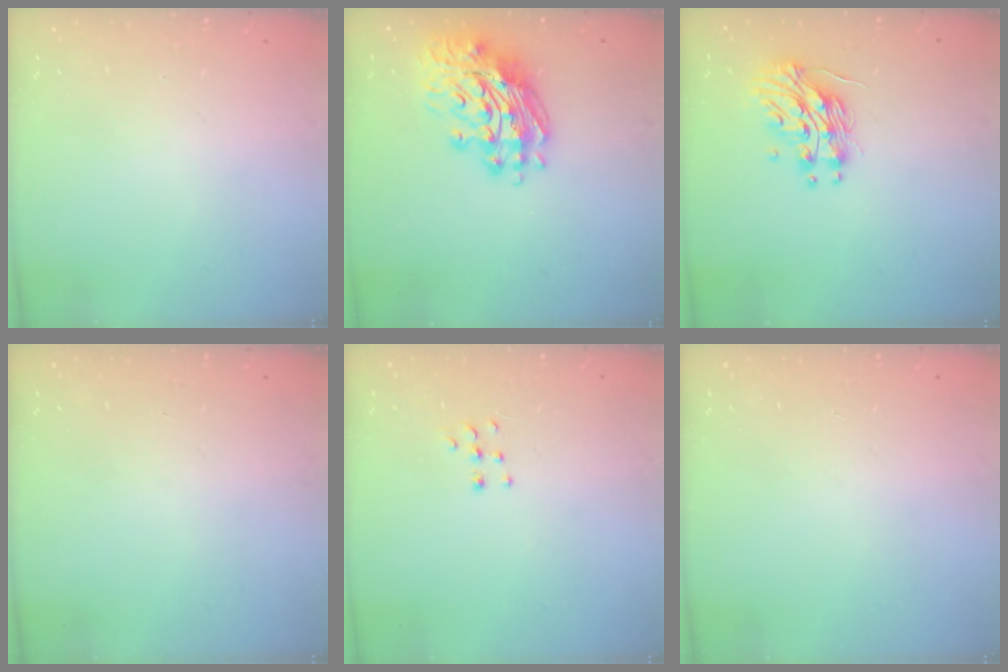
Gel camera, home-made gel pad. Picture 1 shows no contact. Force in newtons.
{"total": 15.0, "press": 14.9, "slide": 1.6}
{"total": 14.0, "press": 13.9, "slide": 0.8}
{"total": 0.0}
{"total": 4.4, "press": 4.3, "slide": 0.9}
{"total": 0.0}